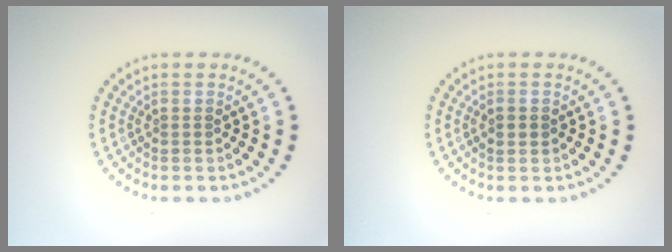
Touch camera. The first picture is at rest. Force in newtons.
{"total": 1.3, "press": 1.3, "slide": 0.1}